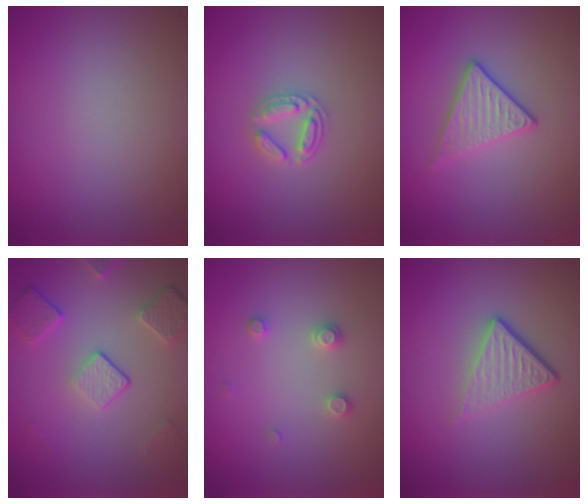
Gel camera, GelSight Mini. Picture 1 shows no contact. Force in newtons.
{"total": 2.5, "press": 2.5, "slide": 0.4}
{"total": 2.8, "press": 2.7, "slide": 0.6}
{"total": 4.1, "press": 3.2, "slide": 2.7}
{"total": 1.5, "press": 1.5, "slide": 0.2}
{"total": 4.2, "press": 2.7, "slide": 3.2}